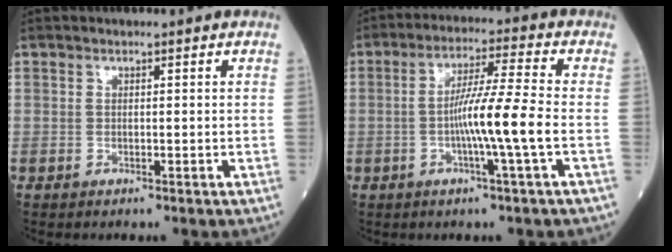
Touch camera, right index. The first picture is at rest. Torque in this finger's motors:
{"motor_torque": [1.31, -0.22, 0.73, 0.20]}